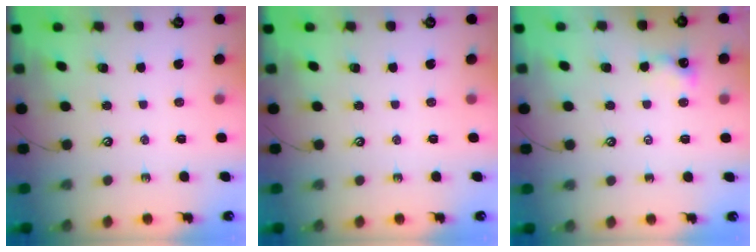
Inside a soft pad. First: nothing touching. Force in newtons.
{"total": 0.0}
{"total": 0.9, "press": 0.8, "slide": 0.3}